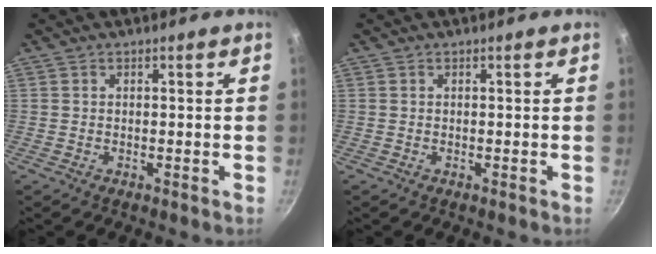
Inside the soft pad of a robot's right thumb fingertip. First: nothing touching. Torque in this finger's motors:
{"motor_torque": [0.00, 0.00, 0.13, -0.09, 0.00]}